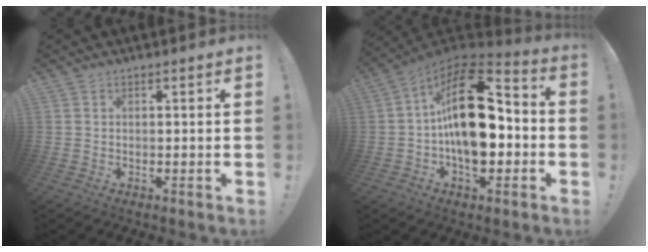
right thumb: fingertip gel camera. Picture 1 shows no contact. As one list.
[{"total": 22.5, "force": [1.0, 13.1, 18.3], "torque": [-0.290, 0.009, 0.023]}]